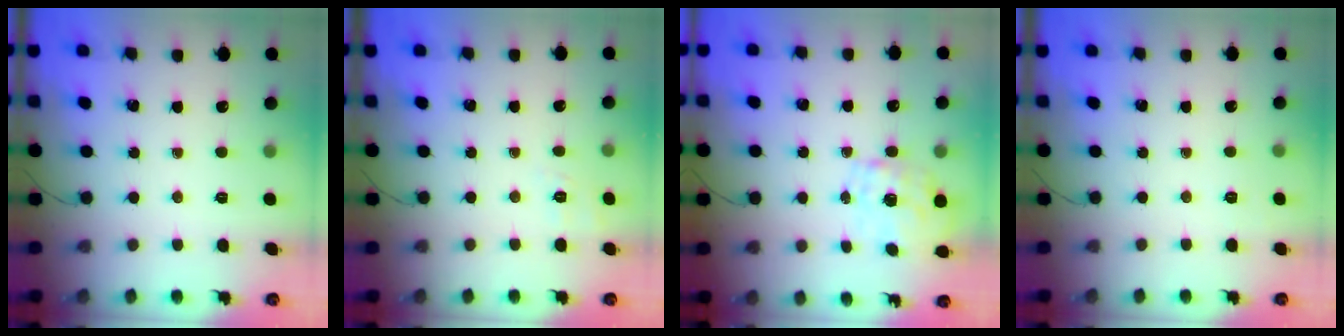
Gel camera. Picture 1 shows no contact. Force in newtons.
{"total": 2.0, "press": 0.7, "slide": 1.9}
{"total": 1.6, "press": 1.4, "slide": 0.8}
{"total": 2.0, "press": 1.3, "slide": 1.5}